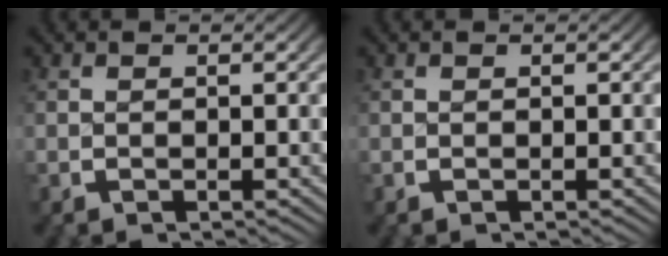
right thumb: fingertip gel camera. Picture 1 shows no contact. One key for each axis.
{"total": 0.0}